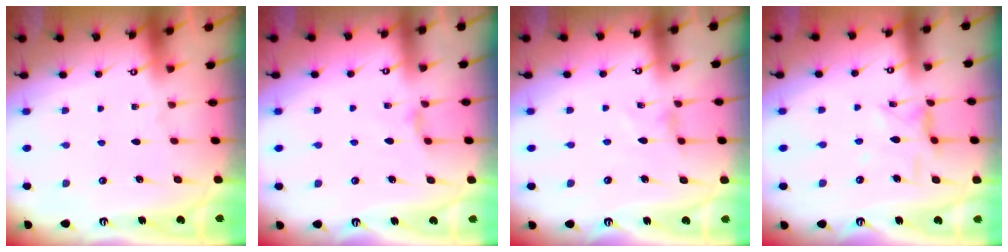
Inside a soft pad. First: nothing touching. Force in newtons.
{"total": 1.9, "press": 1.9, "slide": 0.4}
{"total": 1.3, "press": 1.3, "slide": 0.3}
{"total": 4.5, "press": 4.5, "slide": 0.4}